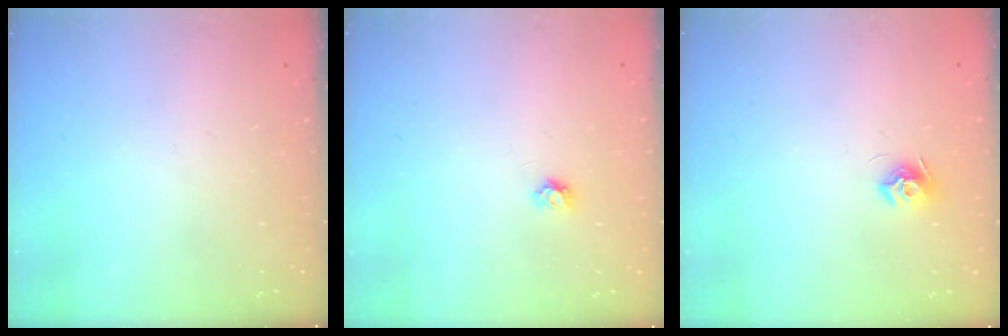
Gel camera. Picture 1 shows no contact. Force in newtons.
{"total": 3.8, "press": 3.8, "slide": 0.3}
{"total": 7.8, "press": 7.8, "slide": 0.2}